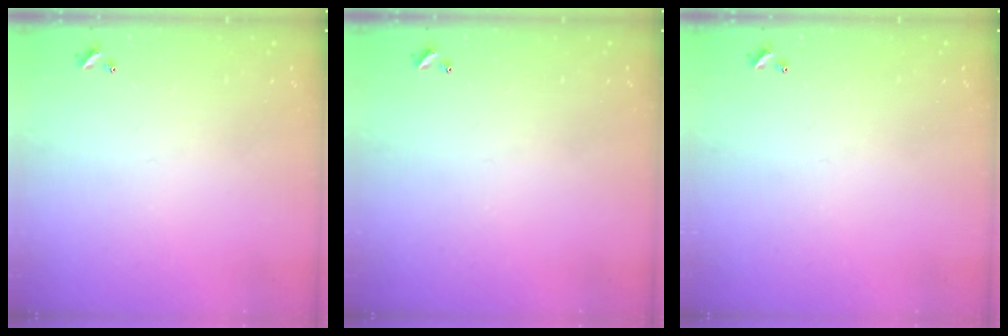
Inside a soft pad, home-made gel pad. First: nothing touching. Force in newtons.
{"total": 0.0}
{"total": 0.0}